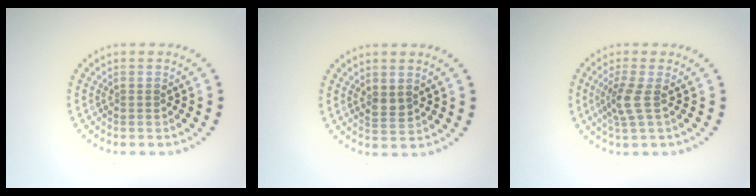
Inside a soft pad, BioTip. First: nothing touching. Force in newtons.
{"total": 1.5, "press": 1.4, "slide": 0.5}
{"total": 2.3, "press": 1.8, "slide": 1.5}